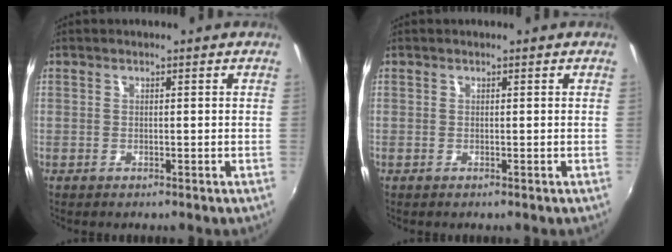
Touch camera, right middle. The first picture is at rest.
{"total": 0.0}